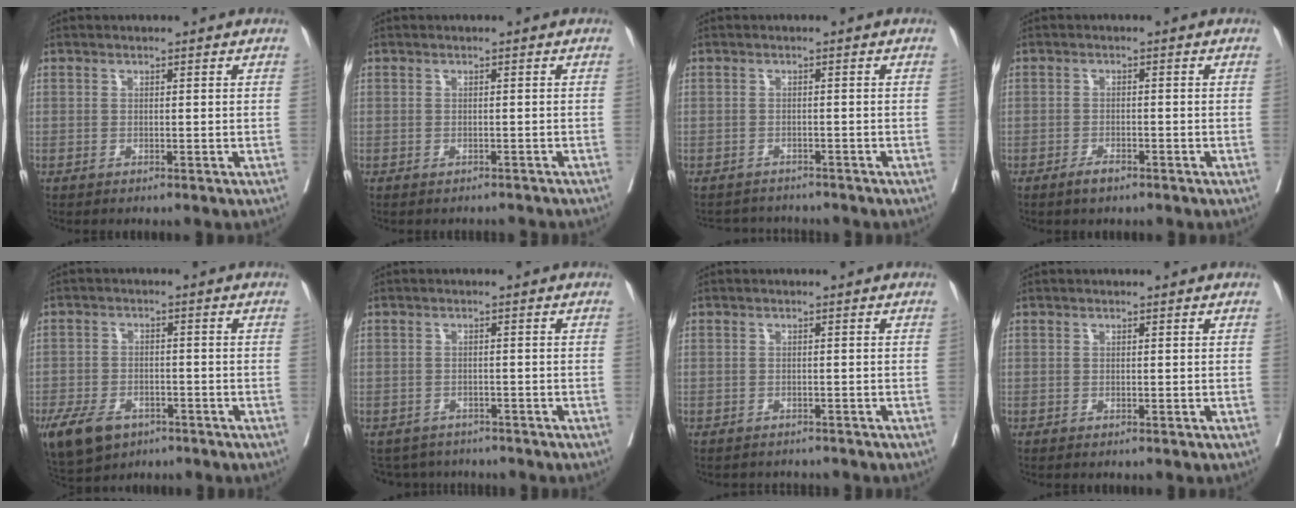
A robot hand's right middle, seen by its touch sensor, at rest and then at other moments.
{"total": 2.3, "force": [-2.1, 0.9, 0.3], "torque": [0.000, -0.001, -0.030]}
{"total": 4.2, "force": [-4.1, 0.9, -0.3], "torque": [0.011, -0.002, -0.063]}
{"total": 2.1, "force": [-1.6, 0.7, 1.2], "torque": [-0.020, -0.004, -0.029]}
{"total": 10.4, "force": [-6.2, 6.3, 5.4], "torque": [-0.112, -0.008, -0.103]}
{"total": 5.7, "force": [-5.2, 2.4, 0.1], "torque": [0.004, -0.002, -0.076]}
{"total": 3.1, "force": [-2.9, 1.1, 0.0], "torque": [0.003, -0.005, -0.045]}
{"total": 0.0}